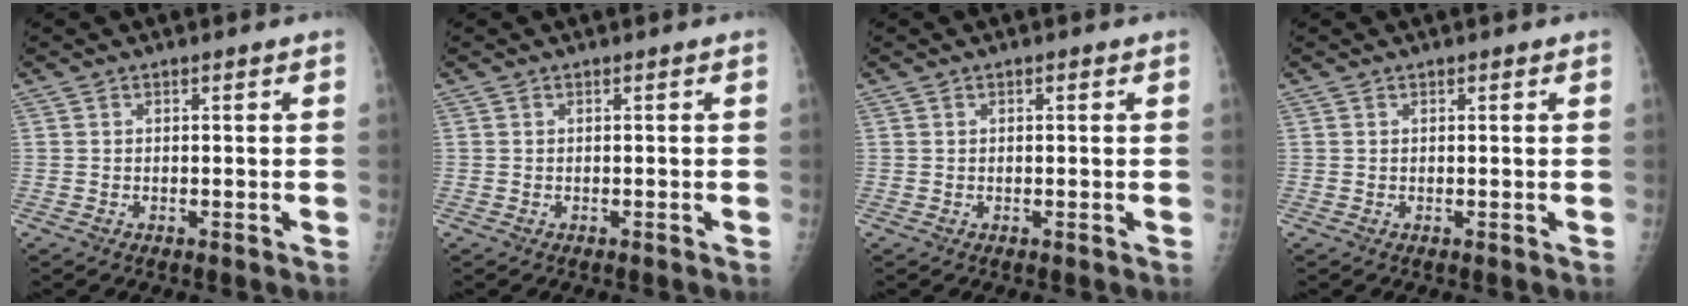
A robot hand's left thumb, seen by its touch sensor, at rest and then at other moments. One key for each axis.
{"total": 0.0}
{"total": 0.7, "fx": 0.3, "fy": 0.4, "fz": 0.5, "tx": -0.003, "ty": 0.000, "tz": 0.003}
{"total": 0.6, "fx": 0.4, "fy": 0.3, "fz": 0.2, "tx": -0.001, "ty": -0.002, "tz": 0.004}